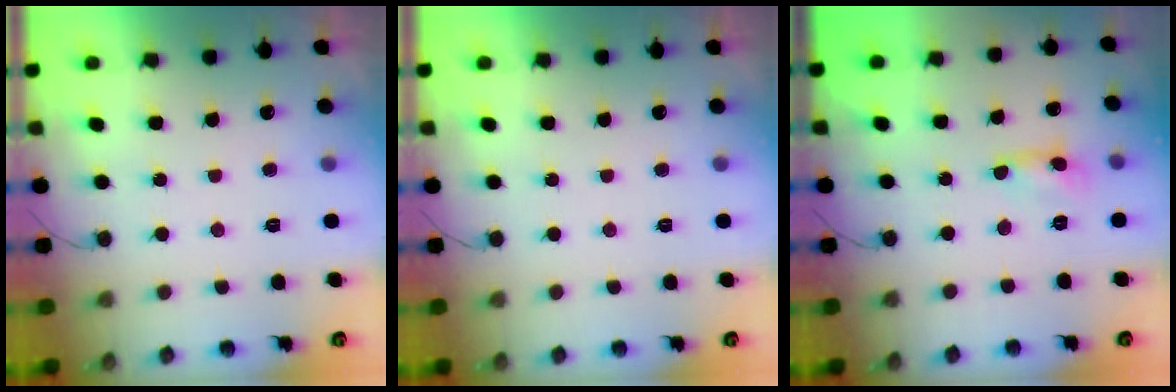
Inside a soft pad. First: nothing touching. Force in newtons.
{"total": 0.0}
{"total": 1.0, "press": 1.0, "slide": 0.1}